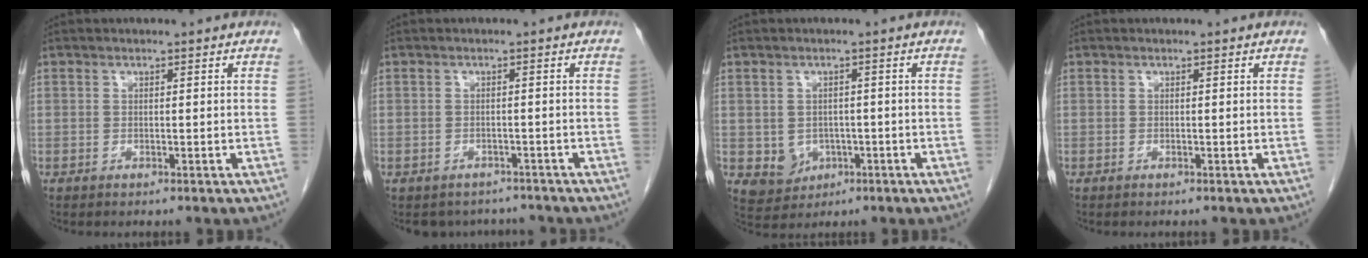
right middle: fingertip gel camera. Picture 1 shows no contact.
{"total": 5.4, "force": [-4.9, 2.4, 0.1], "torque": [0.009, 0.011, -0.058]}
{"total": 4.3, "force": [-0.9, 3.9, 1.5], "torque": [-0.021, 0.003, 0.001]}
{"total": 0.0}